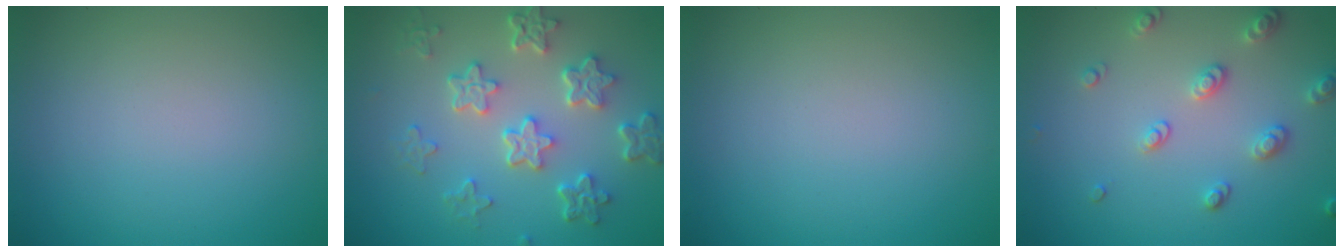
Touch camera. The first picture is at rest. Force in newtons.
{"total": 5.6, "press": 4.3, "slide": 3.6}
{"total": 0.0}
{"total": 2.7, "press": 2.7, "slide": 0.5}